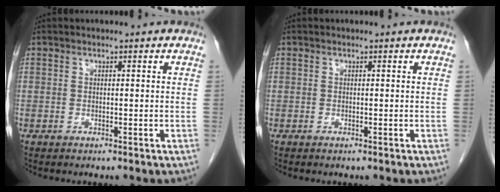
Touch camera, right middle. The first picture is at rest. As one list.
[{"total": 0.0}]